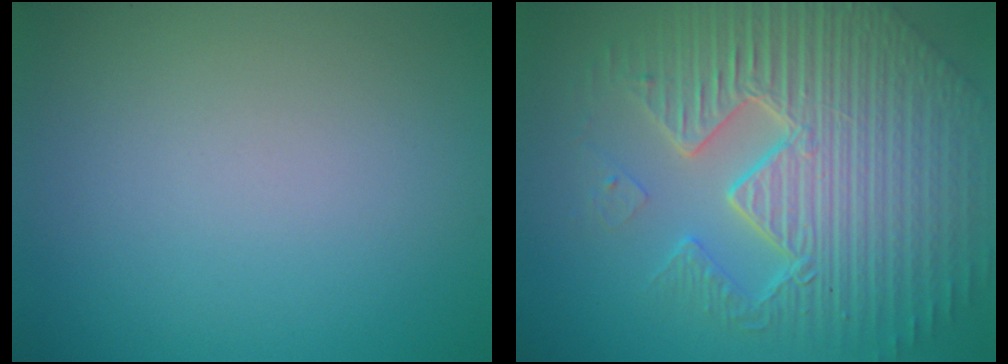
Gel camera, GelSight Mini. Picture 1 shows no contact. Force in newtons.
{"total": 10.9, "press": 7.1, "slide": 8.4}